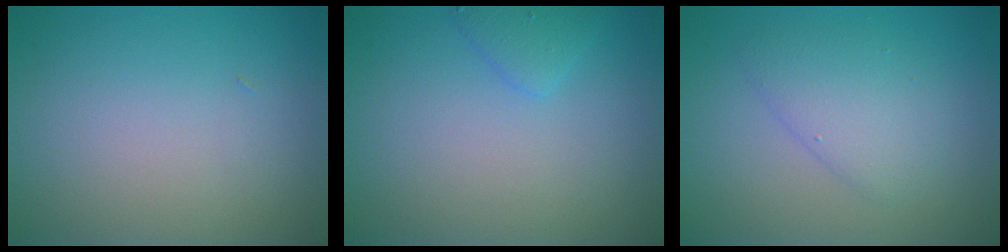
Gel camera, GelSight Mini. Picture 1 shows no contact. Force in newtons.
{"total": 1.5, "press": 1.5, "slide": 0.0}
{"total": 3.0, "press": 3.0, "slide": 0.3}